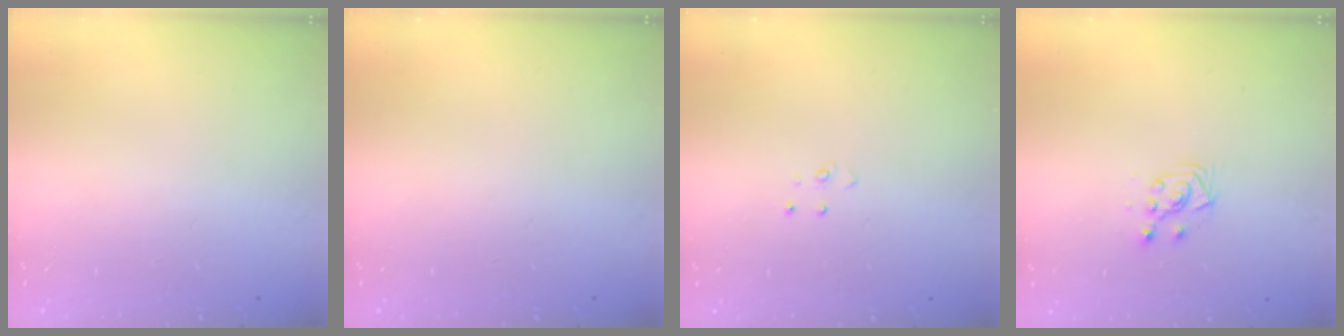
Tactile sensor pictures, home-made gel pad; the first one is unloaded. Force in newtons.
{"total": 0.0}
{"total": 3.8, "press": 3.8, "slide": 0.3}
{"total": 3.7, "press": 3.6, "slide": 0.9}